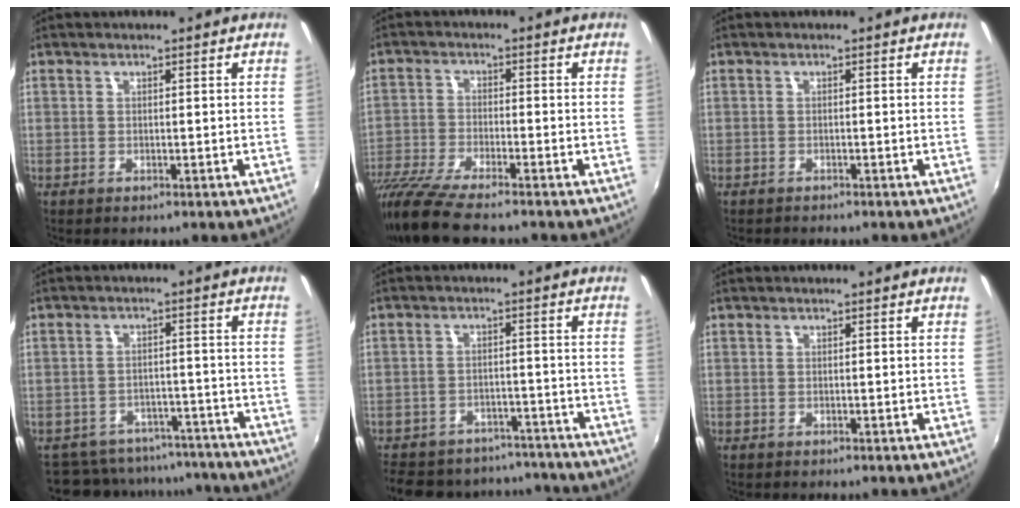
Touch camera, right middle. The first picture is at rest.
{"total": 11.1, "force": [-9.2, 1.0, 6.0], "torque": [-0.140, -0.038, -0.175]}
{"total": 0.7, "force": [-0.7, 0.0, 0.1], "torque": [-0.004, -0.004, -0.010]}
{"total": 13.7, "force": [-12.2, 5.5, 3.0], "torque": [-0.067, 0.023, -0.155]}
{"total": 19.6, "force": [-16.4, 8.4, 6.6], "torque": [-0.158, 0.025, -0.210]}
{"total": 0.0}